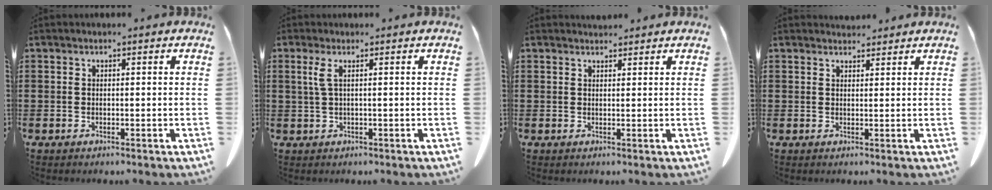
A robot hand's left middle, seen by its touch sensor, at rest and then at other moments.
{"total": 2.1, "force": [0.4, 0.1, 2.0], "torque": [-0.043, -0.002, 0.005]}
{"total": 1.3, "force": [1.3, 0.2, 0.1], "torque": [-0.004, 0.001, 0.024]}
{"total": 1.9, "force": [1.9, 0.5, 0.1], "torque": [0.002, -0.005, 0.034]}